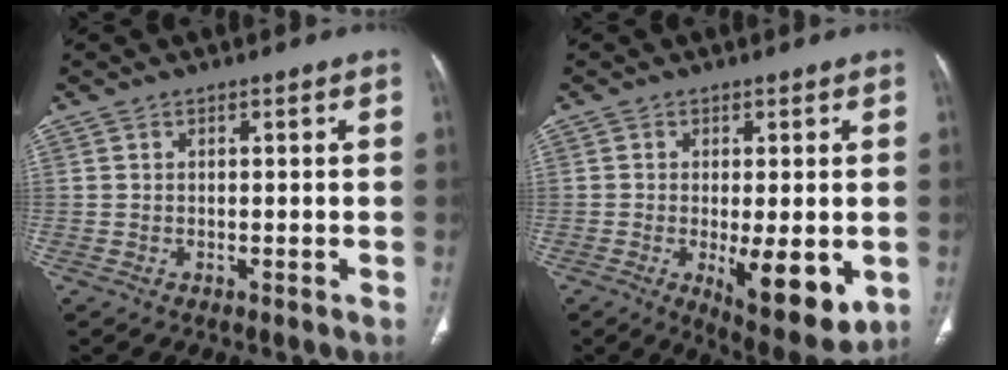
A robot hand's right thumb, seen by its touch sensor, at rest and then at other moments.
{"total": 11.5, "force": [-2.7, 4.3, 10.3], "torque": [-0.135, -0.024, -0.029]}